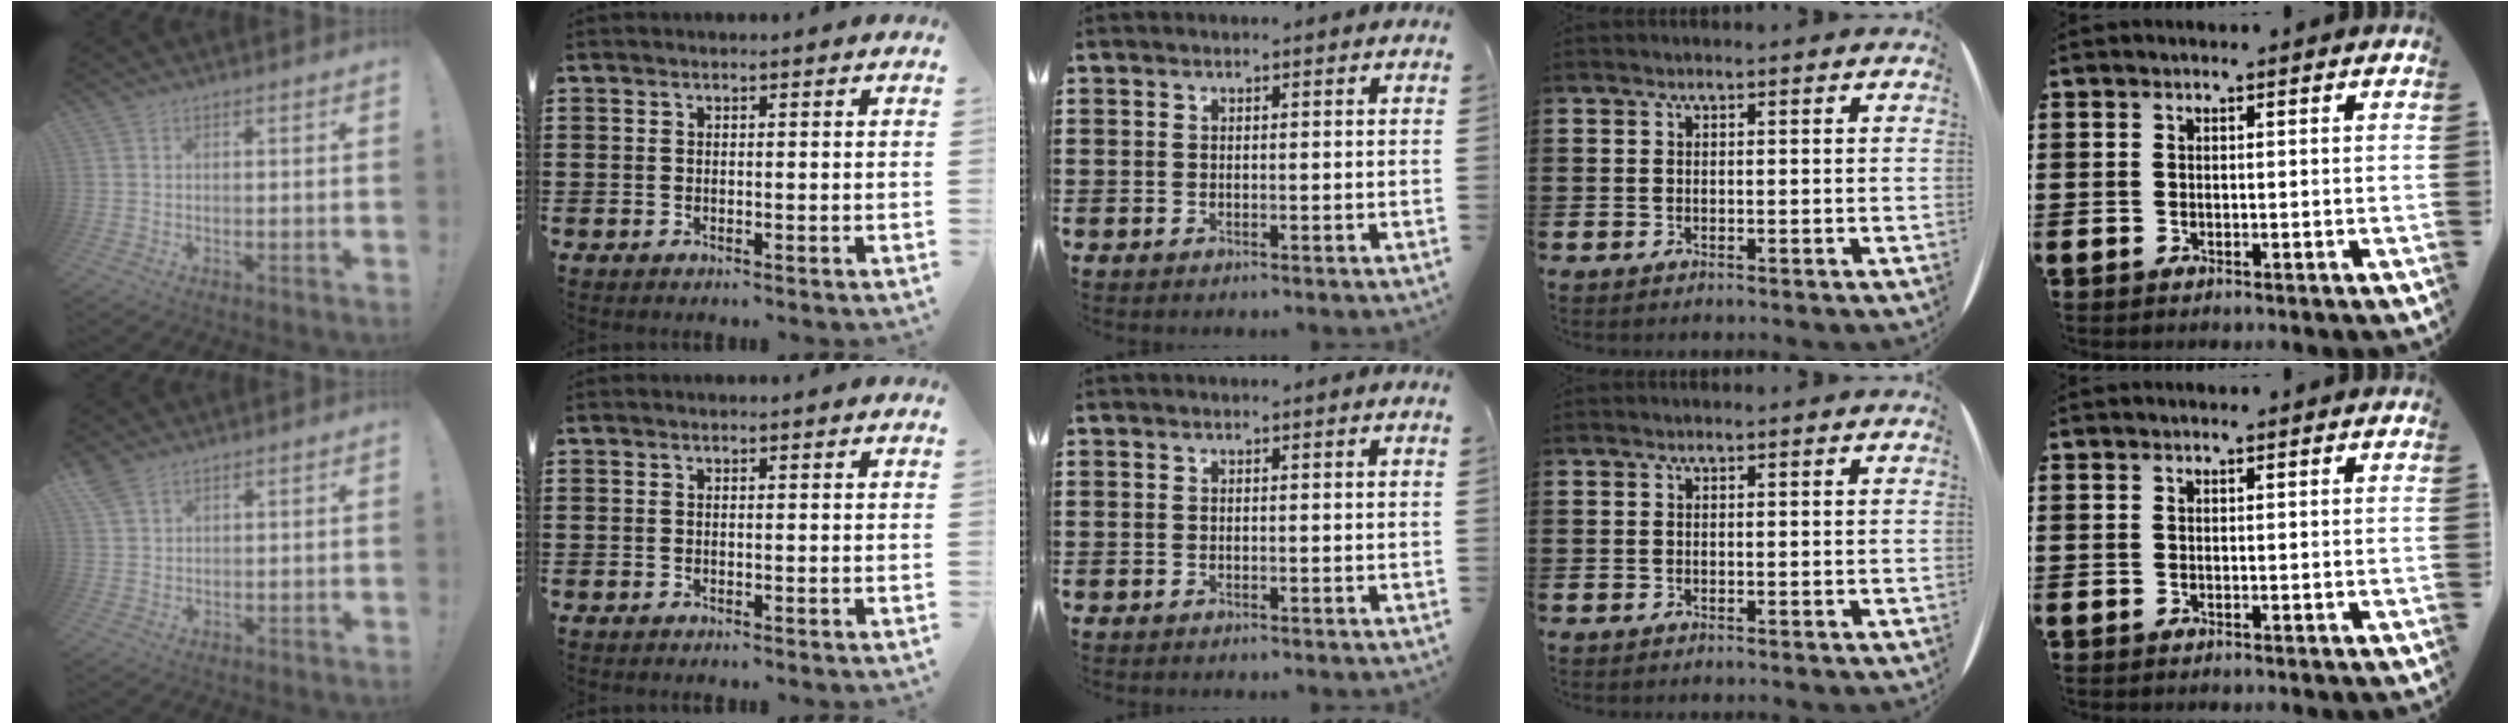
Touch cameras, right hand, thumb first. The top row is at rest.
{"thumb": {"total": 4.0, "force": [2.9, 1.9, 1.9], "torque": [-0.036, -0.011, 0.057]}}